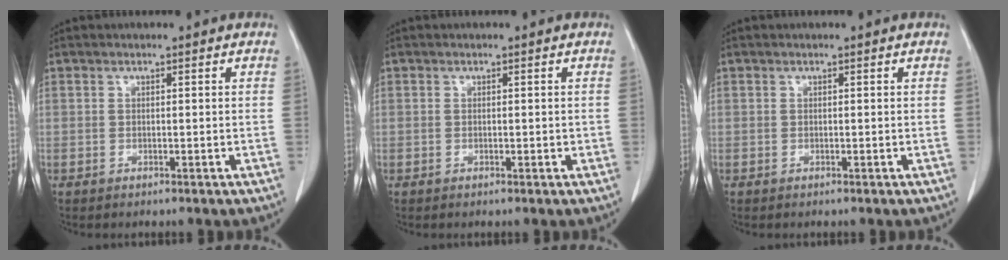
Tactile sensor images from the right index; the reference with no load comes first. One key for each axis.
{"total": 0.7, "fx": -0.1, "fy": 0.5, "fz": 0.5, "tx": -0.005, "ty": 0.002, "tz": 0.000}
{"total": 0.0}